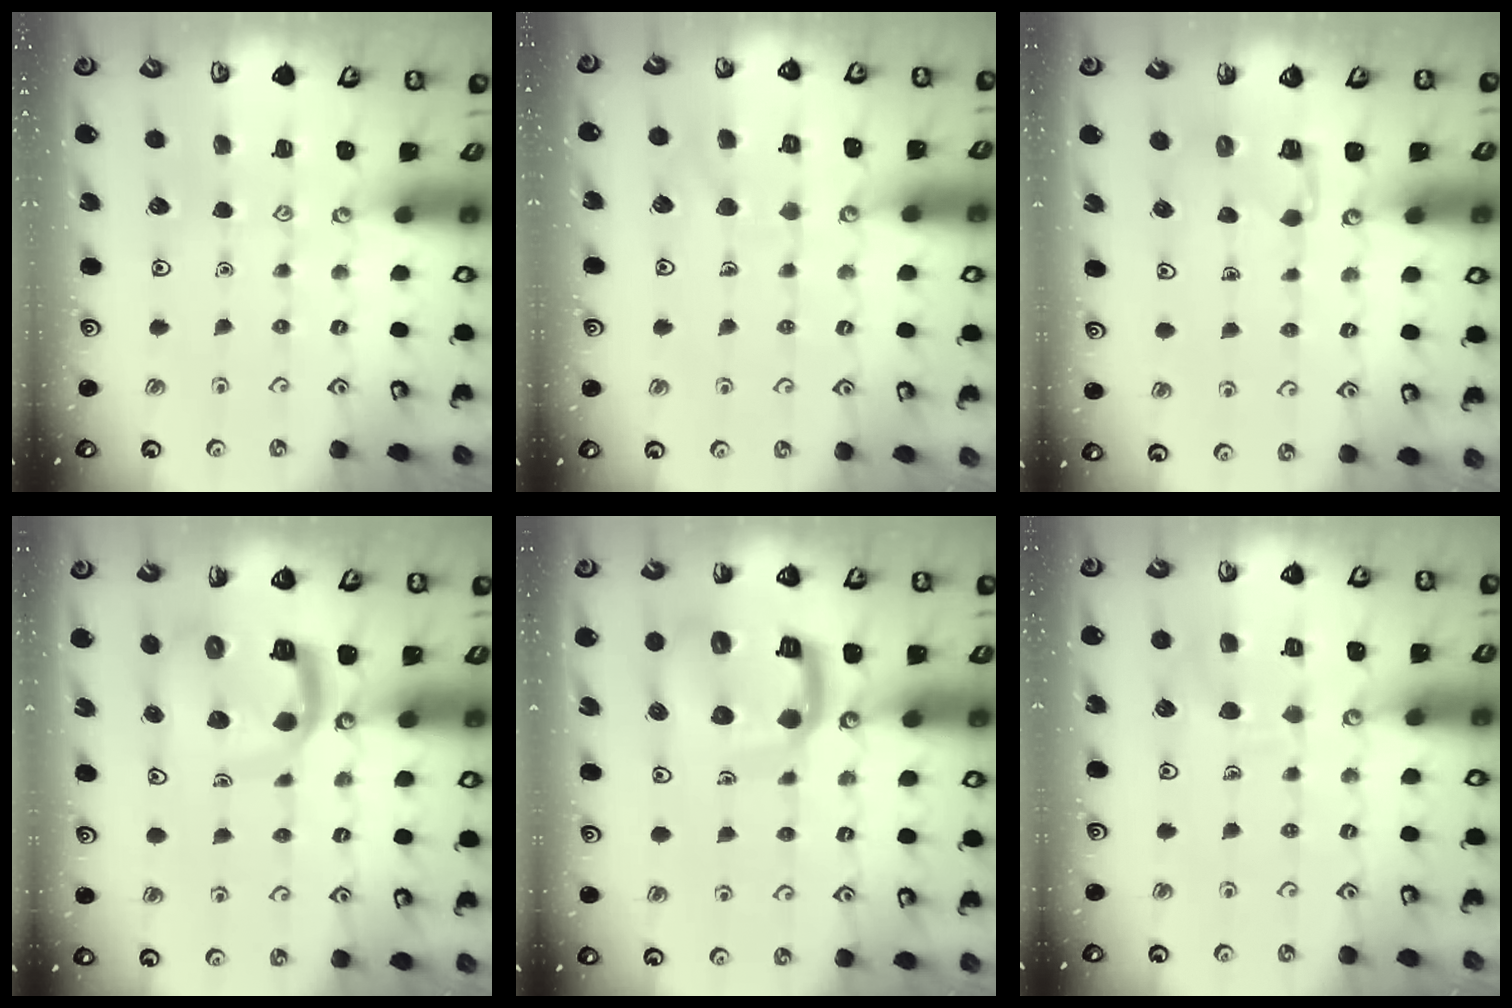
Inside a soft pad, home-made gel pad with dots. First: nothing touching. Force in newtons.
{"total": 7.3, "press": 7.3, "slide": 0.7}
{"total": 3.3, "press": 3.3, "slide": 0.3}
{"total": 9.0, "press": 9.0, "slide": 1.1}
{"total": 15.1, "press": 14.9, "slide": 1.8}
{"total": 8.0, "press": 8.0, "slide": 0.8}